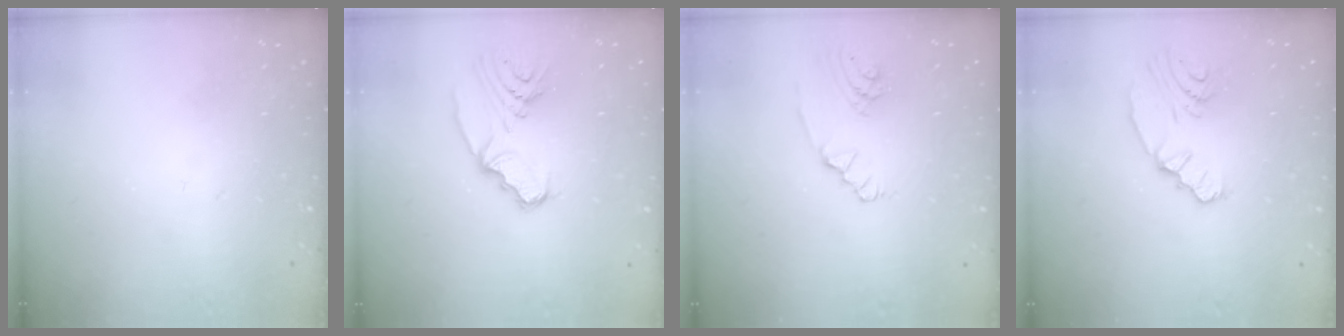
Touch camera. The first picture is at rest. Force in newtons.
{"total": 10.3, "press": 9.6, "slide": 3.6}
{"total": 3.1, "press": 3.1, "slide": 0.4}
{"total": 5.9, "press": 4.0, "slide": 4.3}